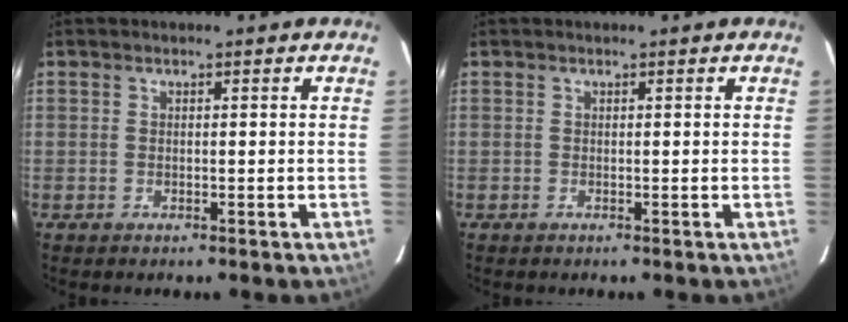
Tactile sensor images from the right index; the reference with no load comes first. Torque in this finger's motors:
{"motor_torque": [0.00, 0.07, 0.00, 0.00]}